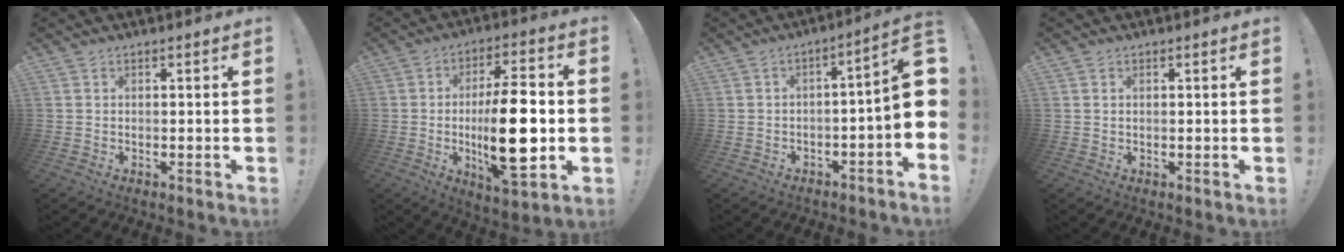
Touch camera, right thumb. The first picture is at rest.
{"total": 19.7, "force": [-1.6, 6.6, 18.5], "torque": [-0.305, -0.003, -0.025]}
{"total": 8.4, "force": [0.1, 0.9, 8.3], "torque": [-0.113, -0.014, -0.002]}
{"total": 0.8, "force": [0.5, 0.5, 0.4], "torque": [-0.010, 0.002, 0.009]}